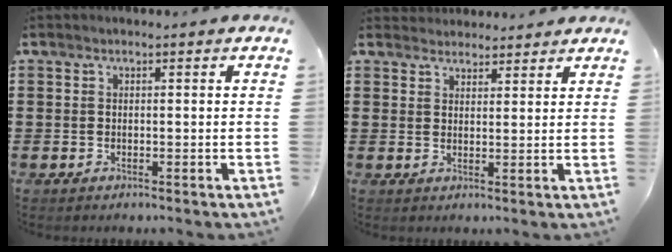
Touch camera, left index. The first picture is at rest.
{"total": 2.6, "force": [2.5, 0.6, -0.4], "torque": [-0.002, -0.002, 0.048]}